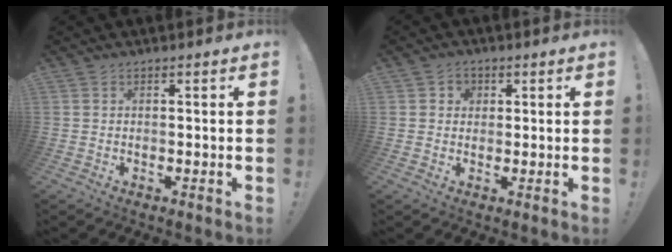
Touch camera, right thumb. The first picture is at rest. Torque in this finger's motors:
{"motor_torque": [0.55, 0.54, -0.11, 0.08, -0.02]}